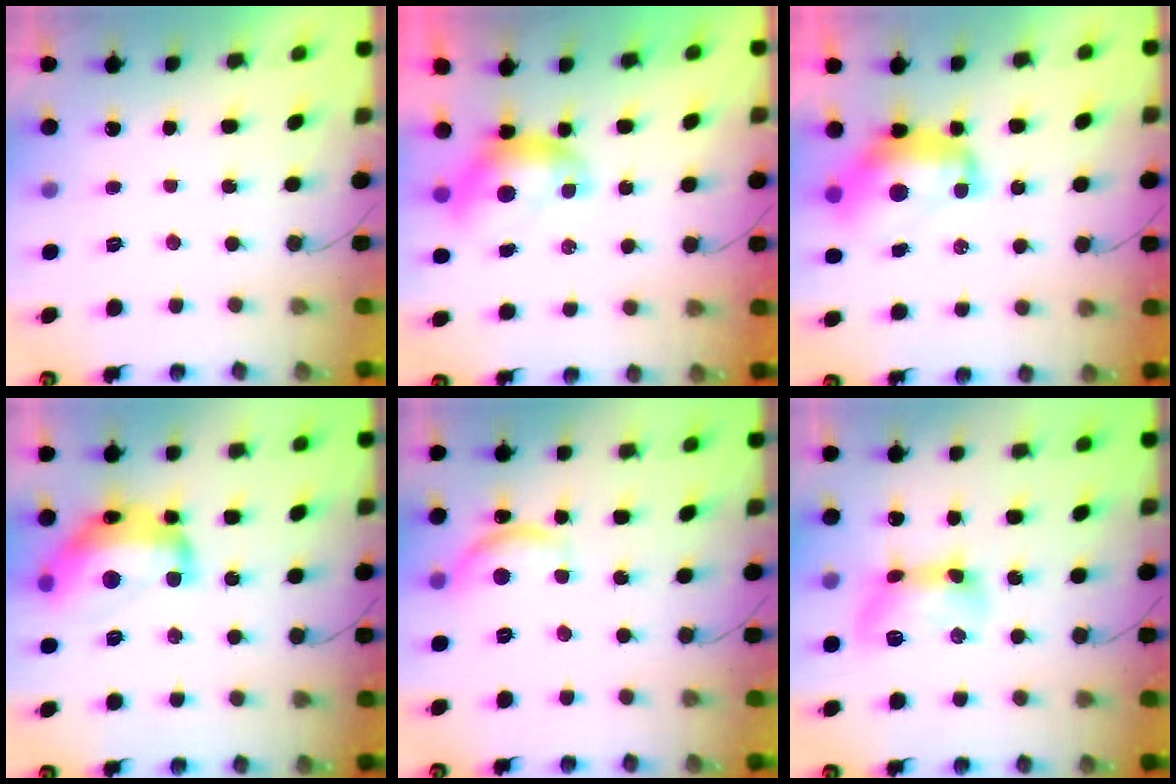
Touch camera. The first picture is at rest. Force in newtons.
{"total": 7.2, "press": 7.1, "slide": 0.9}
{"total": 10.8, "press": 10.8, "slide": 1.2}
{"total": 17.0, "press": 16.9, "slide": 1.4}
{"total": 11.0, "press": 11.0, "slide": 0.6}
{"total": 10.2, "press": 10.1, "slide": 1.2}